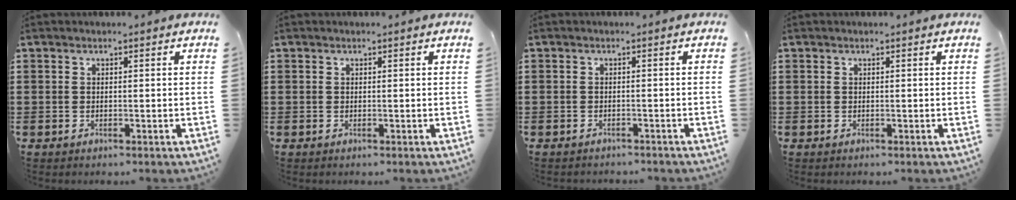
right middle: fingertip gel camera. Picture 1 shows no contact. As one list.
[{"total": 0.0}, {"total": 1.0, "force": [-1.0, 0.2, 0.0], "torque": [-0.002, 0.003, -0.022]}, {"total": 0.0}]